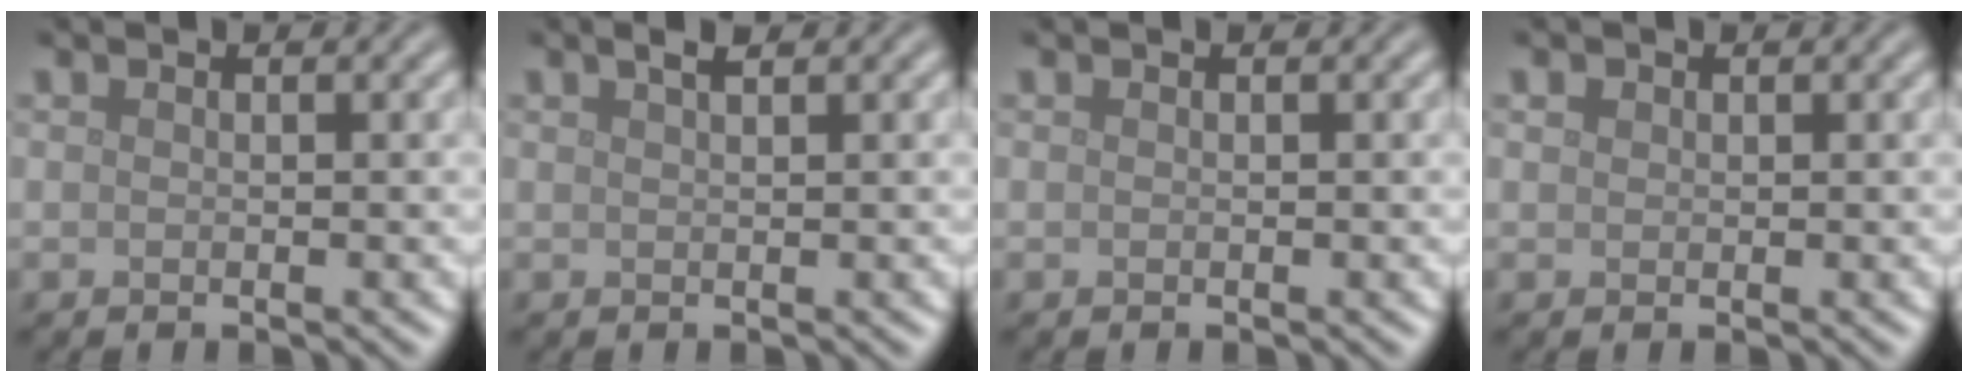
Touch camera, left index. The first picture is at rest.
{"total": 1.3, "force": [0.9, 0.3, 0.9], "torque": [-0.012, 0.005, 0.013]}
{"total": 0.0}
{"total": 0.6, "force": [0.3, 0.5, 0.1], "torque": [0.000, 0.000, 0.006]}